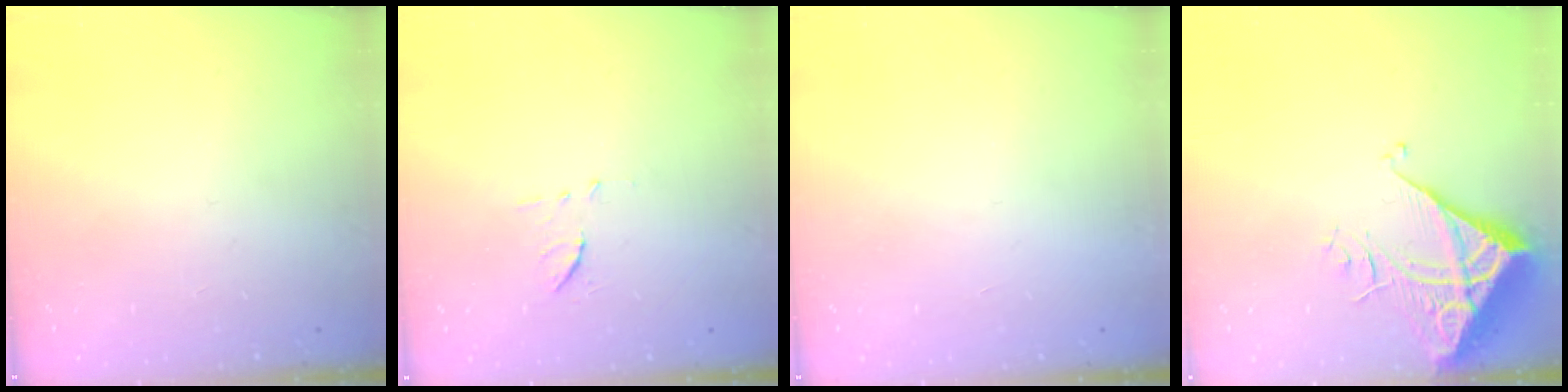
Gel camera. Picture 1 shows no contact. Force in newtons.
{"total": 6.8, "press": 6.6, "slide": 1.8}
{"total": 1.6, "press": 1.6, "slide": 0.1}
{"total": 7.5, "press": 7.4, "slide": 1.0}